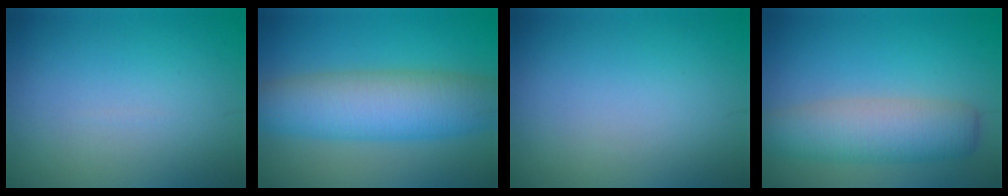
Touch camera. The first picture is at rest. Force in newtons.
{"total": 8.0, "press": 8.0, "slide": 0.3}
{"total": 0.0}
{"total": 5.5, "press": 5.5, "slide": 0.2}